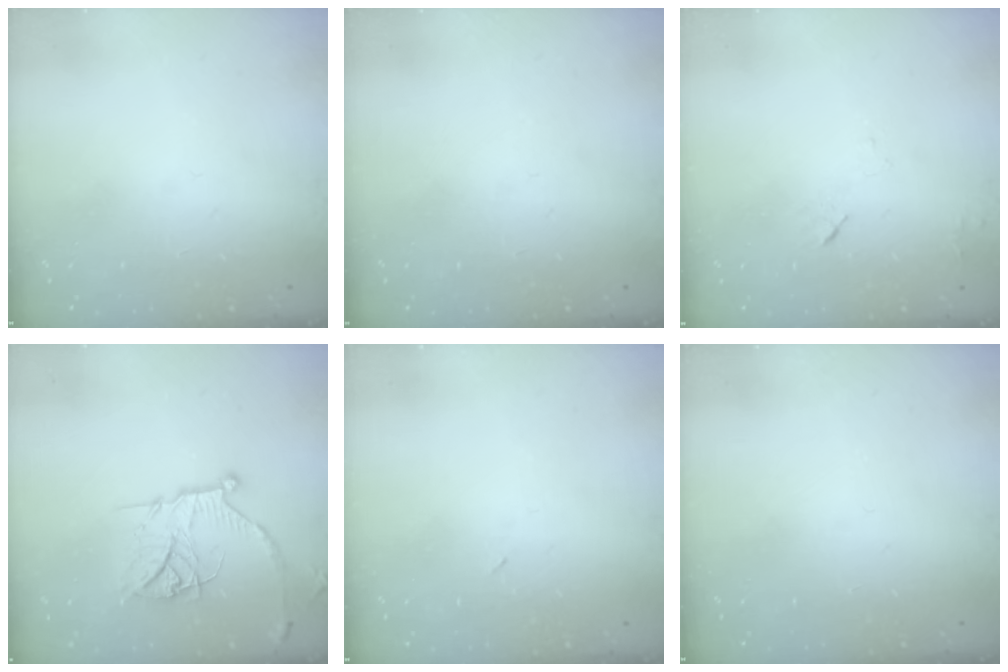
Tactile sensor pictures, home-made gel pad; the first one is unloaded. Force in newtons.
{"total": 0.0}
{"total": 4.6, "press": 4.5, "slide": 0.6}
{"total": 16.4, "press": 16.4, "slide": 1.3}
{"total": 2.1, "press": 1.9, "slide": 1.0}
{"total": 0.0}